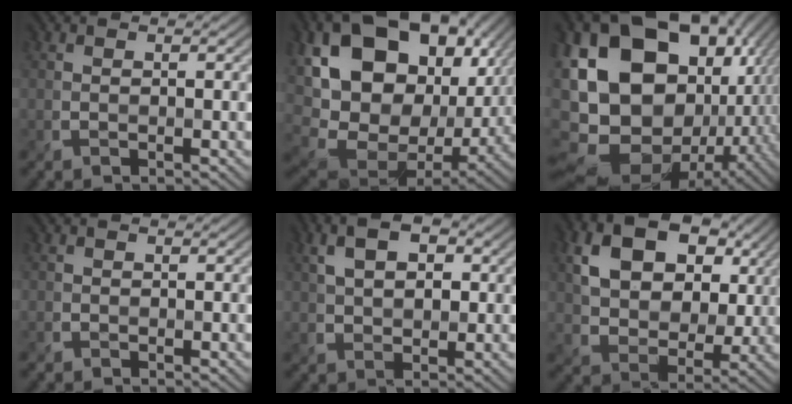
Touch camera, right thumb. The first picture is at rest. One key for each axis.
{"total": 20.6, "fx": 4.4, "fy": 14.3, "fz": 14.1, "tx": -0.293, "ty": -0.002, "tz": 0.110}
{"total": 20.4, "fx": 1.9, "fy": 14.3, "fz": 14.4, "tx": -0.293, "ty": 0.003, "tz": 0.052}
{"total": 0.7, "fx": -0.3, "fy": 0.5, "fz": -0.3, "tx": 0.012, "ty": -0.005, "tz": -0.011}
{"total": 6.0, "fx": 2.1, "fy": 3.5, "fz": 4.4, "tx": -0.084, "ty": 0.010, "tz": 0.025}
{"total": 11.2, "fx": 3.8, "fy": 7.8, "fz": 7.0, "tx": -0.138, "ty": 0.005, "tz": 0.062}